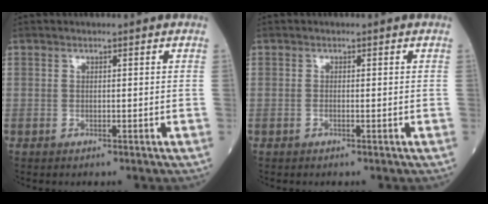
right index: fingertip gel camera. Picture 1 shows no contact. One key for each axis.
{"total": 0.0}